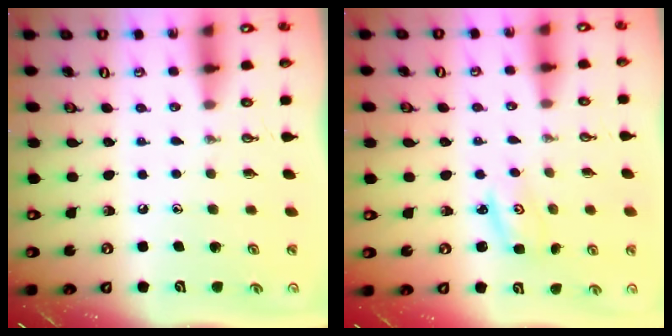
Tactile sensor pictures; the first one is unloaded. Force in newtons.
{"total": 2.9, "press": 2.9, "slide": 0.4}